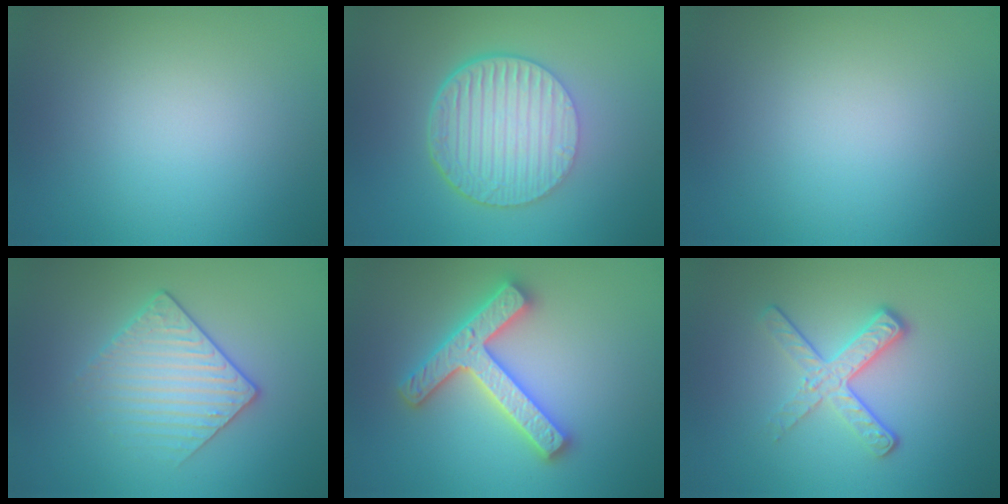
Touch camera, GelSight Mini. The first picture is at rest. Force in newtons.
{"total": 6.7, "press": 4.6, "slide": 4.9}
{"total": 0.0}
{"total": 2.9, "press": 2.6, "slide": 1.2}
{"total": 4.8, "press": 4.7, "slide": 0.9}
{"total": 3.5, "press": 2.4, "slide": 2.5}